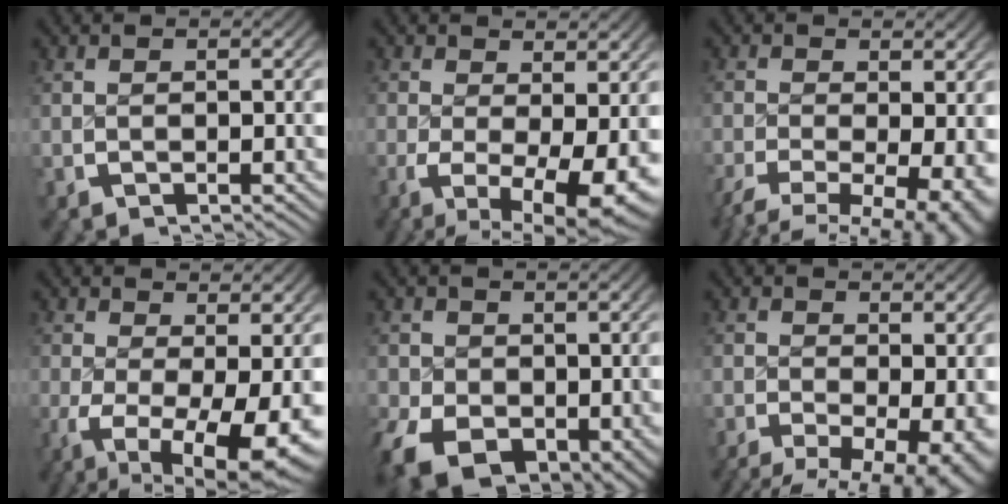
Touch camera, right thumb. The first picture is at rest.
{"total": 8.6, "force": [-1.2, 4.9, 6.9], "torque": [-0.106, -0.035, -0.005]}
{"total": 9.5, "force": [-3.0, 6.2, 6.6], "torque": [-0.119, -0.043, -0.031]}
{"total": 10.4, "force": [-2.2, 6.0, 8.3], "torque": [-0.133, -0.045, -0.013]}
{"total": 9.9, "force": [-3.5, 7.7, 5.2], "torque": [-0.108, -0.069, -0.022]}
{"total": 10.1, "force": [-3.4, 6.4, 7.0], "torque": [-0.111, -0.039, -0.038]}